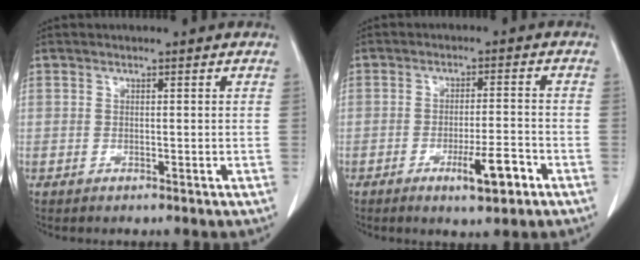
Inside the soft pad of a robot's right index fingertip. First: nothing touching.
{"total": 6.1, "force": [-3.1, 0.8, 5.1], "torque": [-0.084, -0.005, -0.046]}